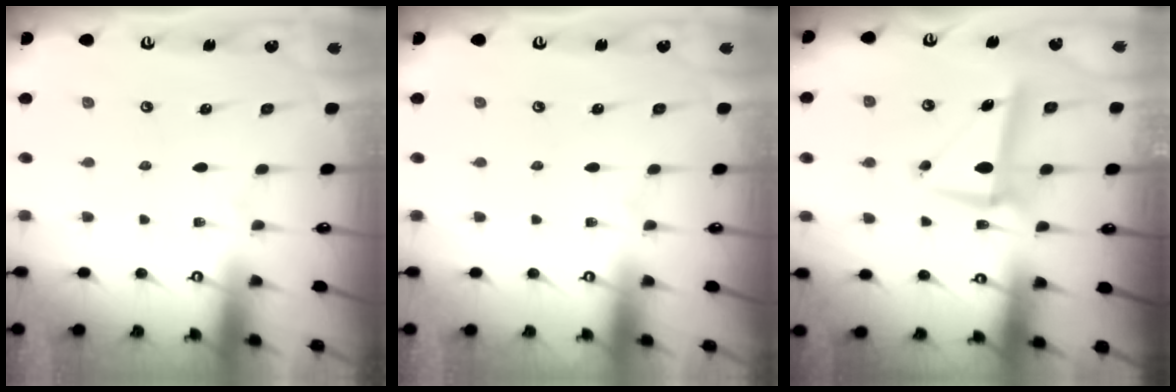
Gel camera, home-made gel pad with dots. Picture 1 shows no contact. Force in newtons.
{"total": 0.0}
{"total": 7.2, "press": 7.1, "slide": 1.4}